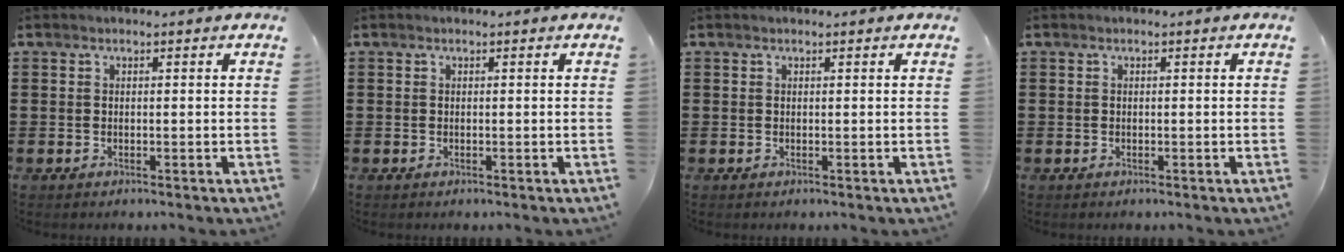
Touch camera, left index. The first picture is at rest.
{"total": 0.0}
{"total": 0.0}
{"total": 0.0}